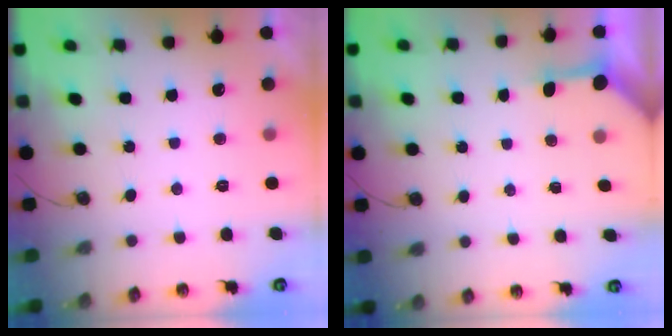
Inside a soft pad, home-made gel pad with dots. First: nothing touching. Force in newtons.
{"total": 3.3, "press": 3.3, "slide": 0.5}